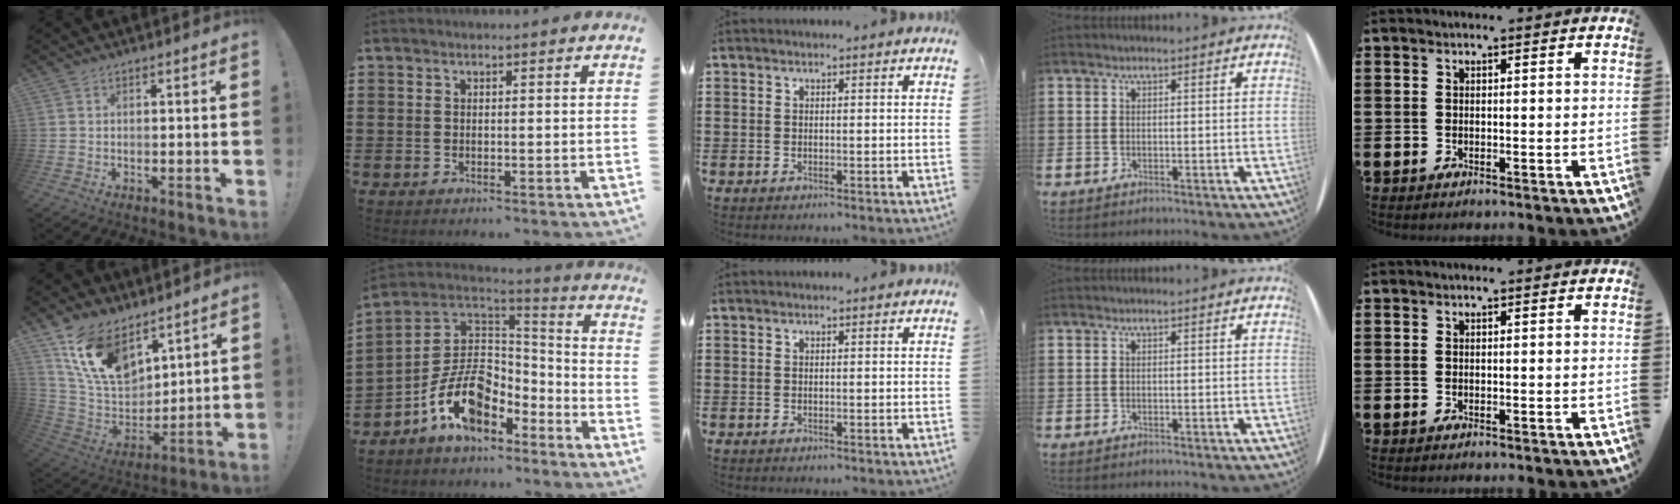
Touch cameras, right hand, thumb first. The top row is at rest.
{"thumb": {"total": 16.7, "force": [10.5, 9.3, 9.1], "torque": [-0.170, -0.062, 0.202]}, "index": {"total": 12.2, "force": [-5.5, 7.8, 7.6], "torque": [-0.159, 0.014, -0.105]}}